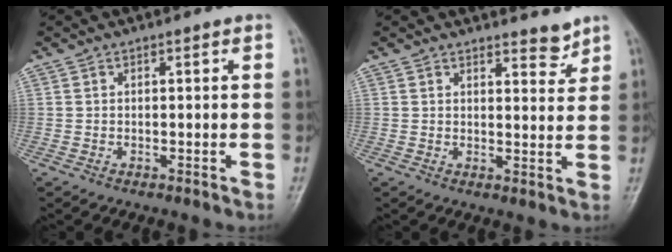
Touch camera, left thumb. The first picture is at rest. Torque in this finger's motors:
{"motor_torque": [-0.26, -0.05, -0.18, -0.21, 0.02]}